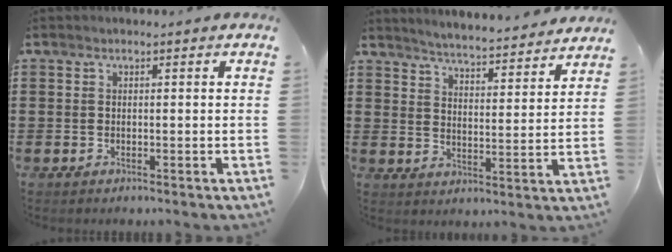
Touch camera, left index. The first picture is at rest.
{"total": 4.5, "force": [4.4, -0.7, 0.4], "torque": [-0.030, -0.037, 0.072]}